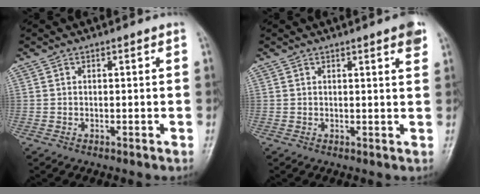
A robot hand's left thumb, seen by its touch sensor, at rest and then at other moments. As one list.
[{"total": 3.3, "force": [2.0, 0.4, 2.6], "torque": [-0.027, -0.007, 0.022]}]